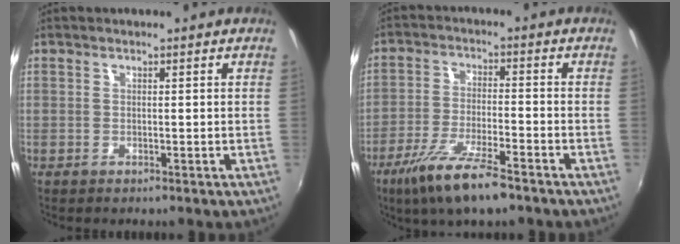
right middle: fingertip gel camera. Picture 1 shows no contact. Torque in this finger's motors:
{"motor_torque": [1.26, -0.88, 0.65, 0.21]}